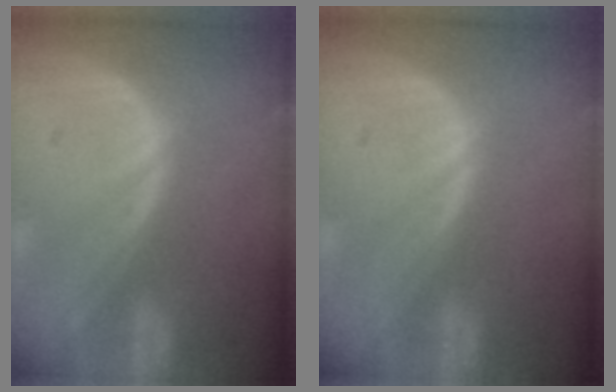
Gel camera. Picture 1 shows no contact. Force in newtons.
{"total": 0.0}